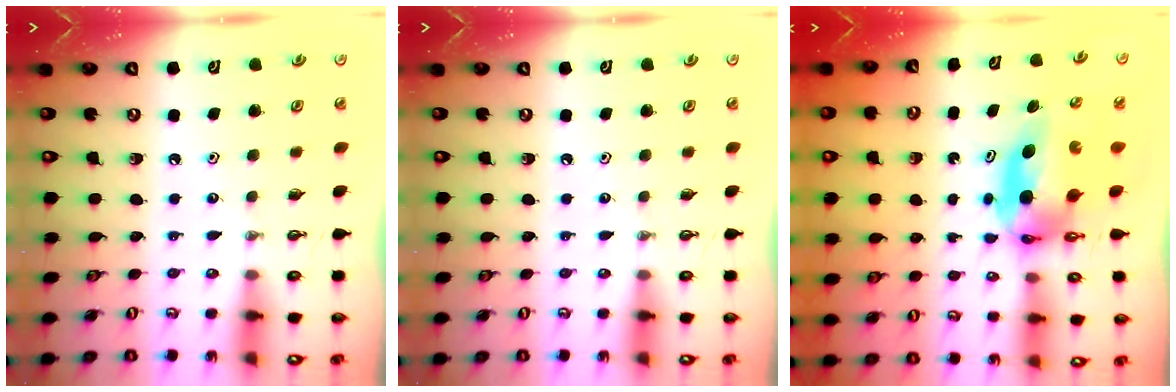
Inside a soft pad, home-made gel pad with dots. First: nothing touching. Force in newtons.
{"total": 0.0}
{"total": 6.0, "press": 5.9, "slide": 1.1}